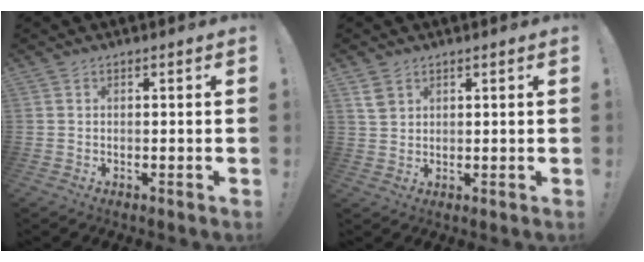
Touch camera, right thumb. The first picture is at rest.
{"total": 3.8, "force": [2.4, 2.4, 1.7], "torque": [-0.022, -0.011, 0.046]}